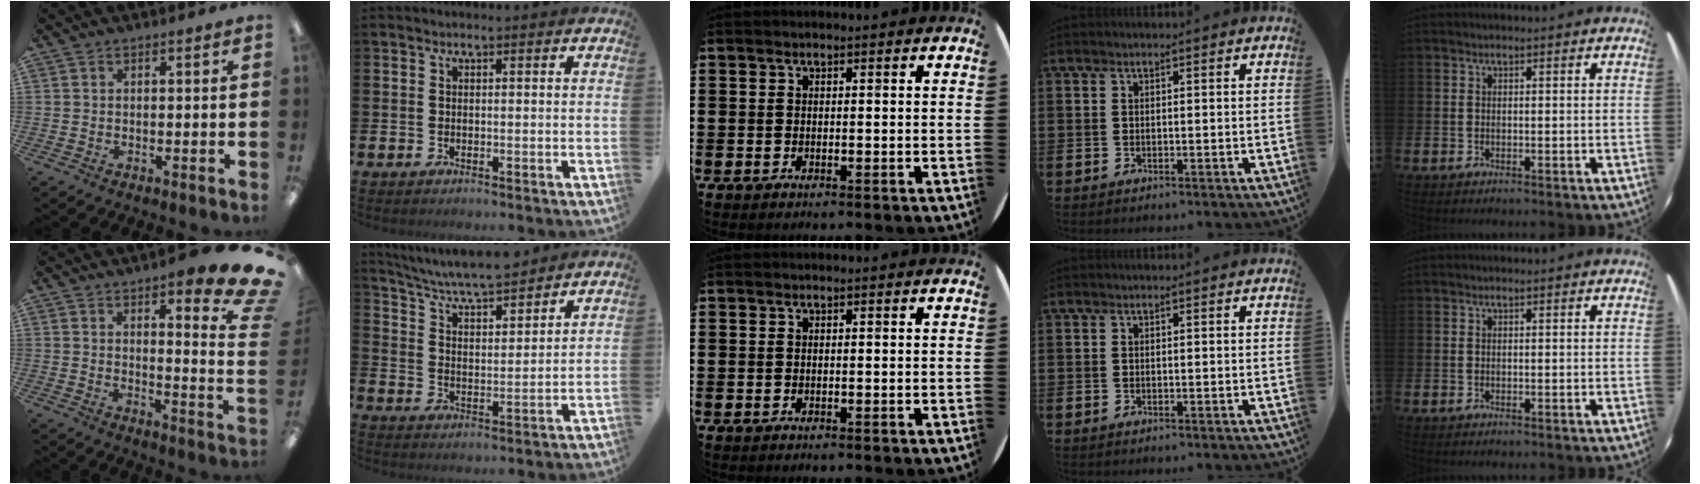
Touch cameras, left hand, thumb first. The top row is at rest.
{"thumb": {"total": 11.8, "force": [8.2, 2.8, 8.0], "torque": [-0.099, -0.068, 0.135]}, "index": {"total": 6.7, "force": [6.4, 0.4, 1.9], "torque": [-0.066, -0.044, 0.112]}}